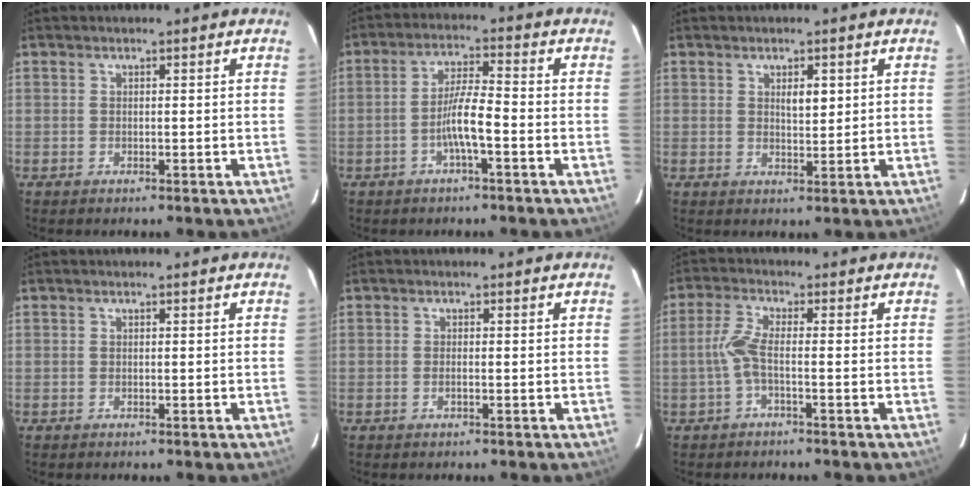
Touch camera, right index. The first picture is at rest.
{"total": 6.0, "force": [-2.1, 0.4, 5.6], "torque": [-0.109, 0.009, -0.039]}
{"total": 2.6, "force": [1.0, 1.0, 2.2], "torque": [-0.036, -0.001, 0.017]}
{"total": 0.0}
{"total": 0.8, "force": [-0.3, 0.1, 0.7], "torque": [-0.017, 0.000, -0.004]}
{"total": 3.9, "force": [-1.0, 0.3, 3.8], "torque": [-0.089, 0.006, -0.022]}